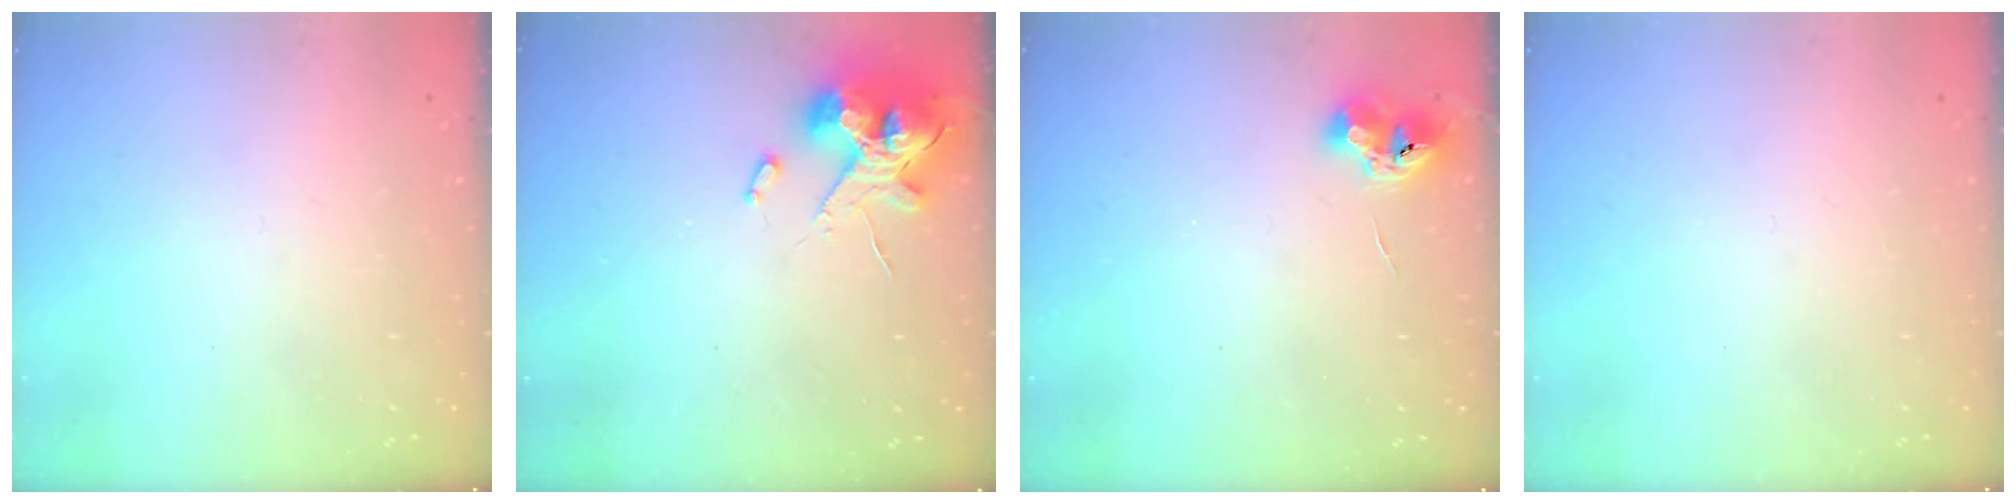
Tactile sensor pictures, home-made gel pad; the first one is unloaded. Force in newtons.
{"total": 12.4, "press": 12.3, "slide": 1.3}
{"total": 7.7, "press": 7.6, "slide": 1.1}
{"total": 0.0}